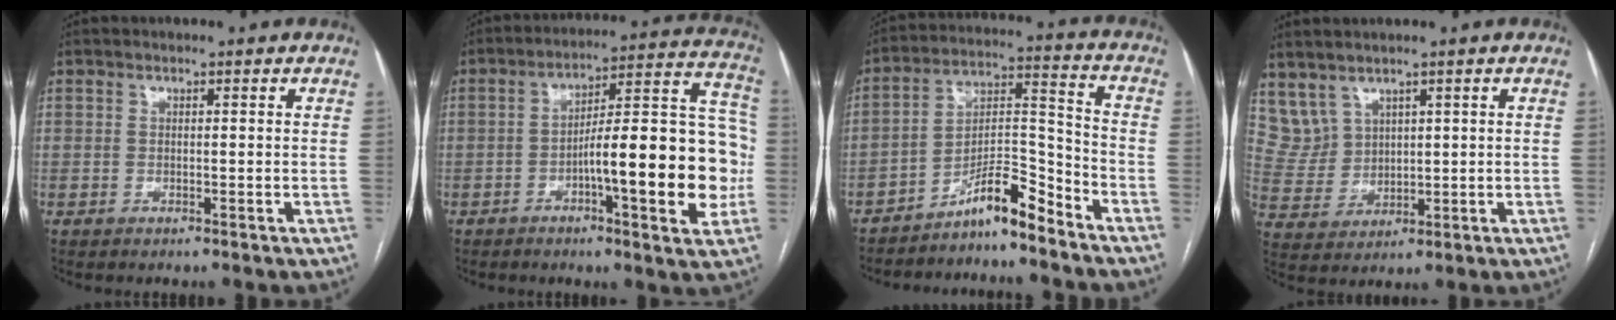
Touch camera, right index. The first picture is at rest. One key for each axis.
{"total": 18.7, "fx": -3.8, "fy": 3.5, "fz": 17.9, "tx": -0.234, "ty": 0.032, "tz": -0.053}
{"total": 10.4, "fx": -8.7, "fy": 0.7, "fz": 5.7, "tx": -0.098, "ty": 0.027, "tz": -0.146}
{"total": 5.4, "fx": 4.1, "fy": 3.5, "fz": 0.9, "tx": -0.029, "ty": 0.018, "tz": 0.101}